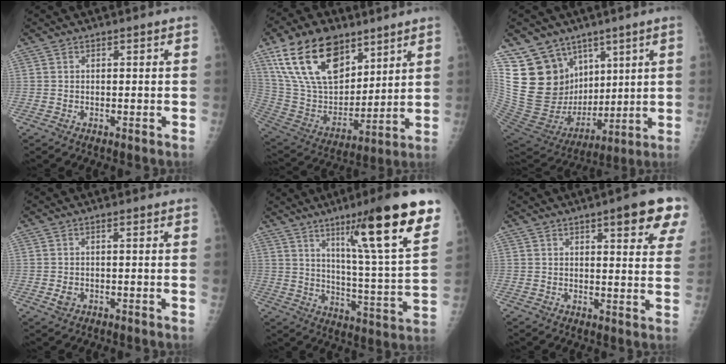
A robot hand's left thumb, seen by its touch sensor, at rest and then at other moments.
{"total": 21.9, "force": [12.8, 12.4, 12.6], "torque": [-0.198, -0.044, 0.244]}
{"total": 20.6, "force": [10.3, 14.8, 9.9], "torque": [-0.154, -0.034, 0.221]}
{"total": 1.7, "force": [-0.2, 0.7, 1.6], "torque": [-0.031, -0.001, -0.001]}
{"total": 21.6, "force": [12.7, 2.0, 17.4], "torque": [-0.228, -0.056, 0.193]}
{"total": 11.3, "force": [6.5, 3.0, 8.7], "torque": [-0.073, -0.026, 0.075]}